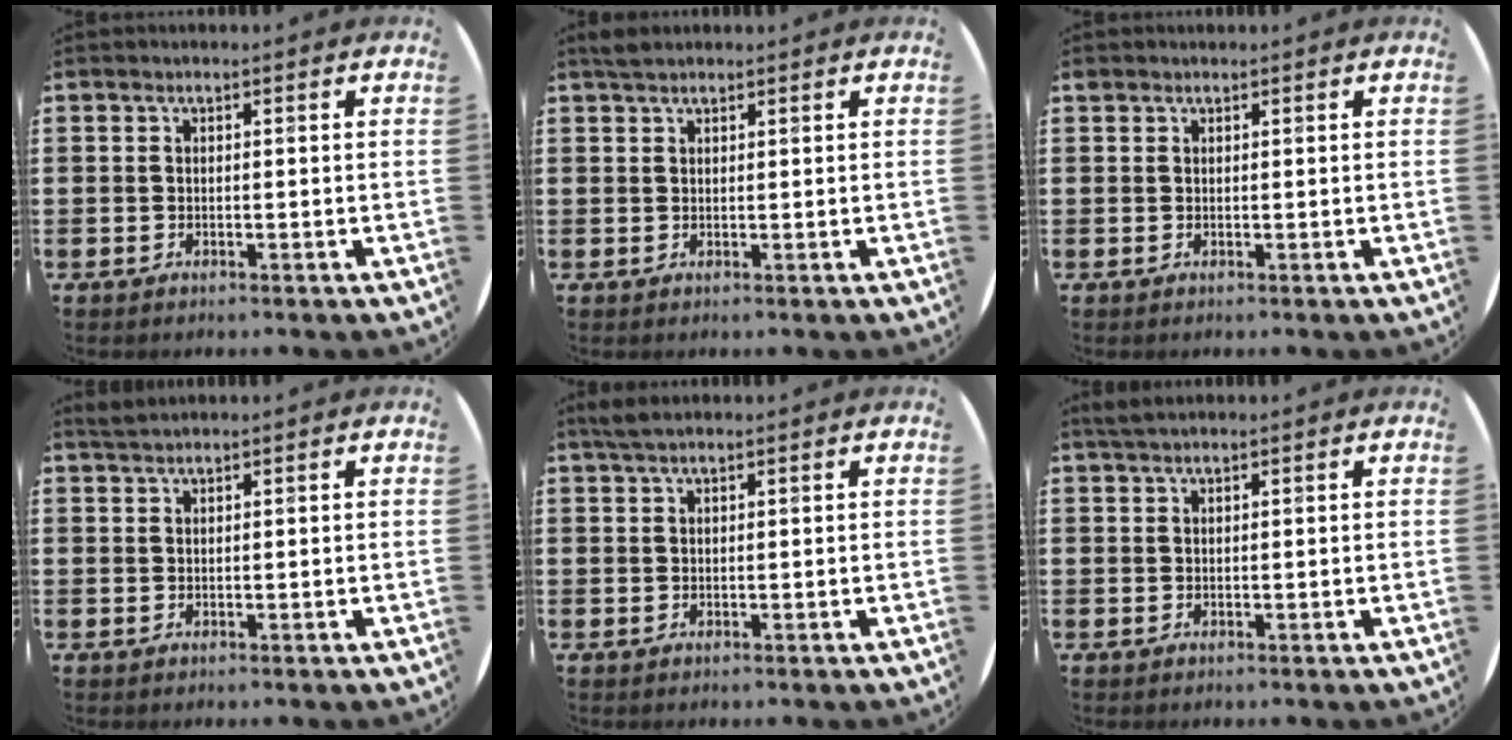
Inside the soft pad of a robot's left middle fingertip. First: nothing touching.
{"total": 1.5, "force": [1.4, 0.4, 0.5], "torque": [-0.011, 0.005, 0.026]}
{"total": 0.5, "force": [0.5, 0.1, -0.1], "torque": [0.003, 0.004, 0.009]}
{"total": 1.2, "force": [1.2, 0.0, 0.3], "torque": [-0.006, 0.002, 0.022]}
{"total": 1.8, "force": [1.4, 0.4, 1.0], "torque": [-0.020, 0.005, 0.026]}
{"total": 1.2, "force": [1.1, 0.1, 0.5], "torque": [-0.010, 0.003, 0.021]}